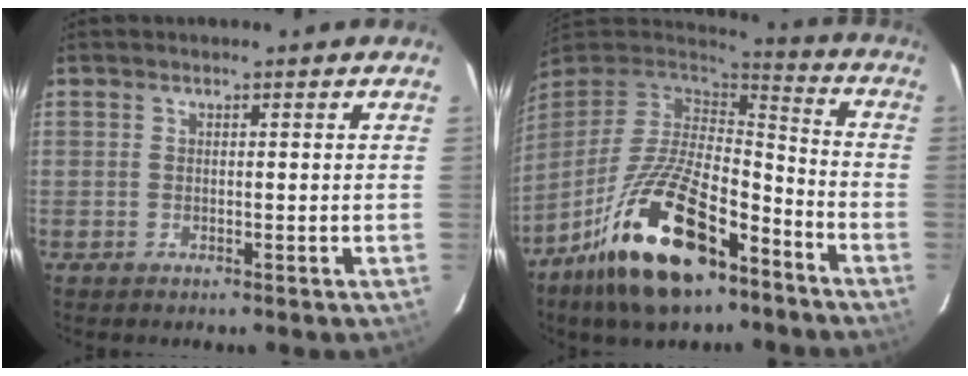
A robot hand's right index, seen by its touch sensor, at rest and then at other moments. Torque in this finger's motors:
{"motor_torque": [1.22, -0.48, 1.06, 0.21]}